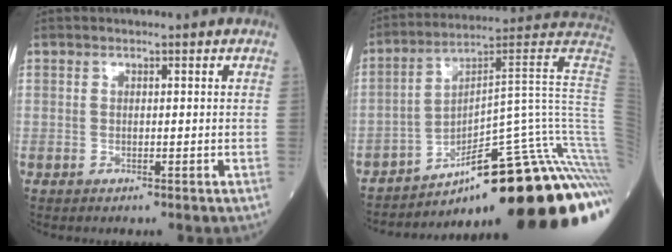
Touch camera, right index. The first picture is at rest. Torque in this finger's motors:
{"motor_torque": [1.03, -1.11, 0.90, 0.17]}